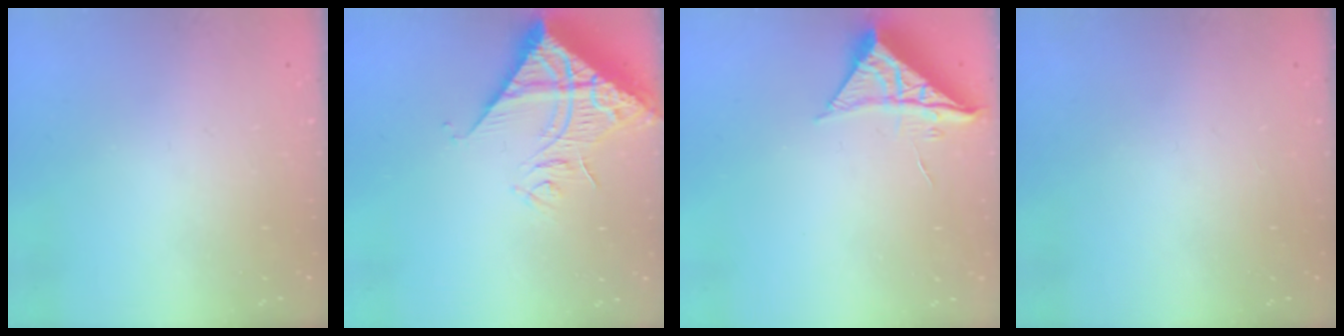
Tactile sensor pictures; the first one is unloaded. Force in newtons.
{"total": 15.4, "press": 15.2, "slide": 1.8}
{"total": 8.6, "press": 8.6, "slide": 0.2}
{"total": 0.0}